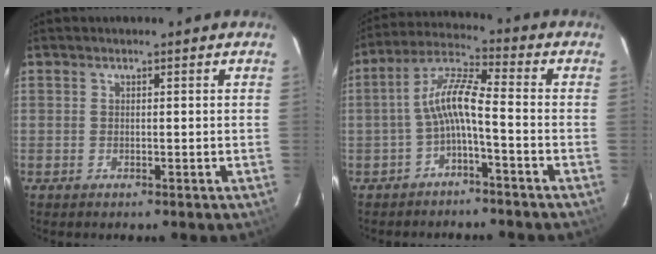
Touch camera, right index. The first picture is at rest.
{"total": 7.2, "force": [-2.5, 0.9, 6.7], "torque": [-0.158, 0.020, -0.048]}